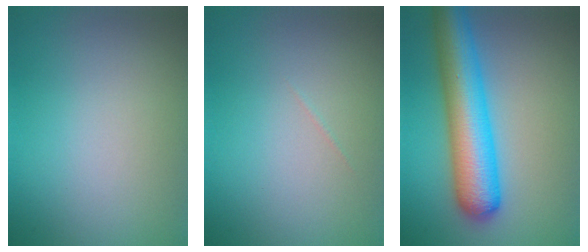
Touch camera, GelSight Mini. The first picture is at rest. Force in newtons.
{"total": 0.0}
{"total": 8.4, "press": 8.4, "slide": 0.3}